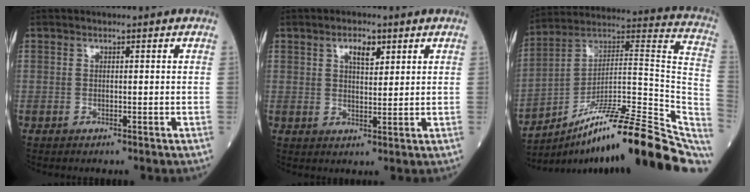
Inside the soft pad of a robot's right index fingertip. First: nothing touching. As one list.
[{"total": 3.6, "force": [1.9, 1.4, 2.7], "torque": [-0.046, 0.002, 0.032]}, {"total": 27.3, "force": [-19.5, 3.6, 18.7], "torque": [-0.187, 0.031, -0.304]}]